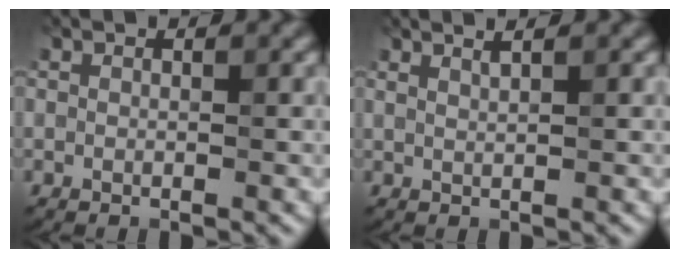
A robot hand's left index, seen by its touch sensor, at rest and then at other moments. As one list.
[{"total": 1.9, "force": [1.4, 0.6, 1.2], "torque": [-0.002, 0.003, 0.007]}]